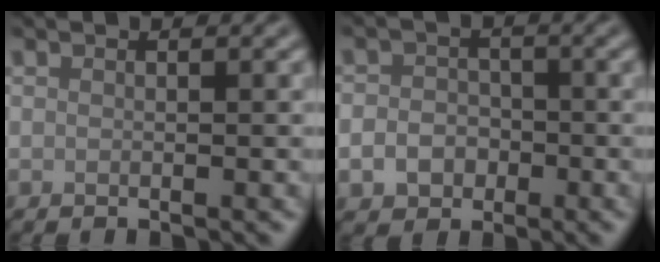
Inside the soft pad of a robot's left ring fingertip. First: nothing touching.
{"total": 3.2, "force": [-1.1, 2.7, 1.3], "torque": [-0.002, -0.003, -0.026]}